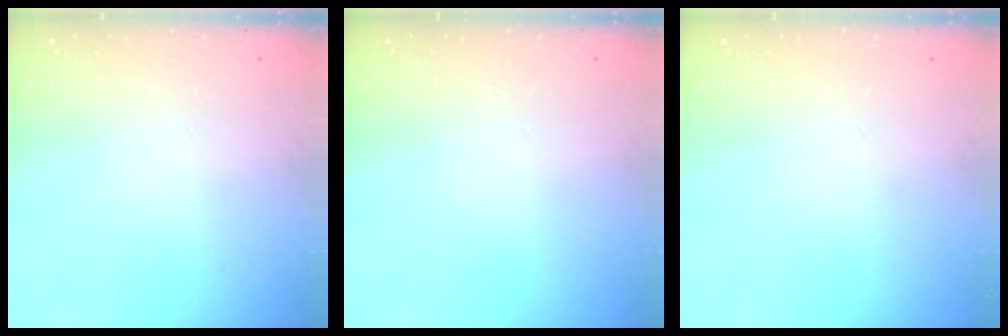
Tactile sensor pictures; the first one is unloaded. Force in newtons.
{"total": 0.0}
{"total": 0.0}